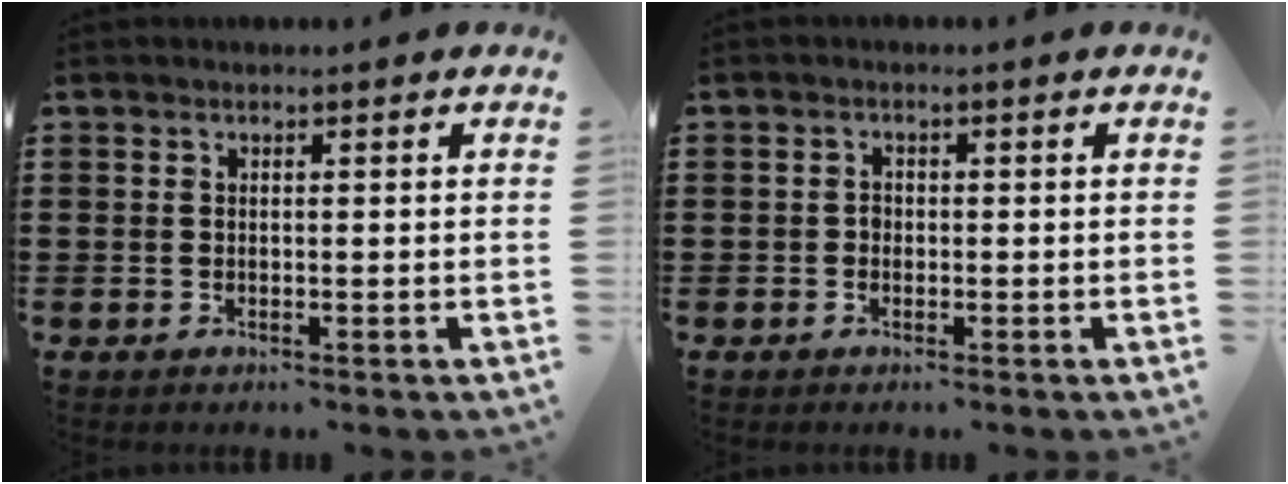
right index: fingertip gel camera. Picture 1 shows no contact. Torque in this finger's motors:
{"motor_torque": [0.24, -0.18, 0.00, 0.01]}